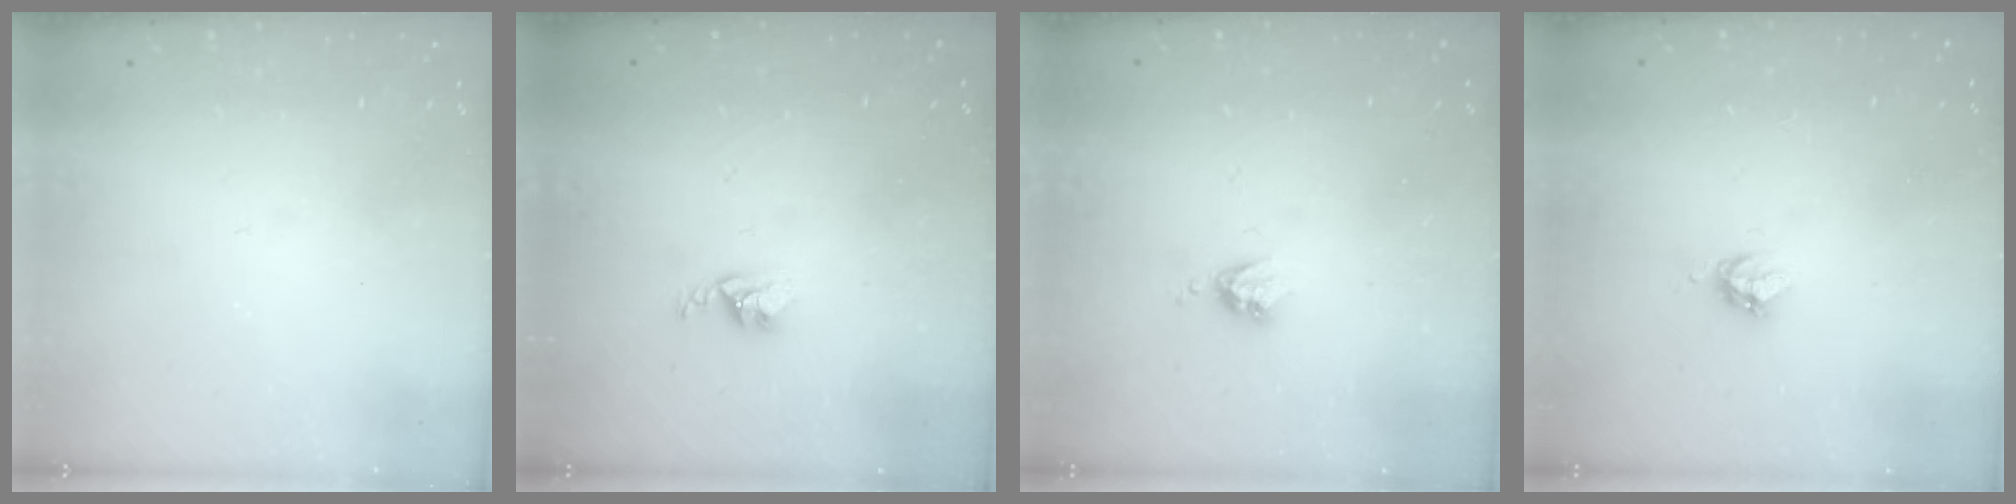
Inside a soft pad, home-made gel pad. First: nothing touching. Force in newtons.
{"total": 2.9, "press": 2.9, "slide": 0.4}
{"total": 3.3, "press": 3.3, "slide": 0.4}
{"total": 3.9, "press": 3.9, "slide": 0.1}